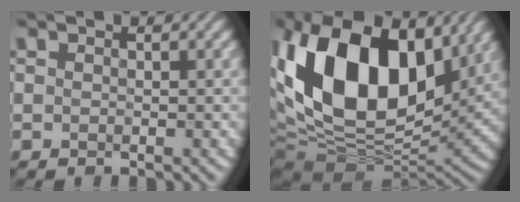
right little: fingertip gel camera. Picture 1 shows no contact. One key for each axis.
{"total": 18.3, "fx": 4.7, "fy": 11.1, "fz": 13.8, "tx": -0.265, "ty": 0.025, "tz": 0.063}